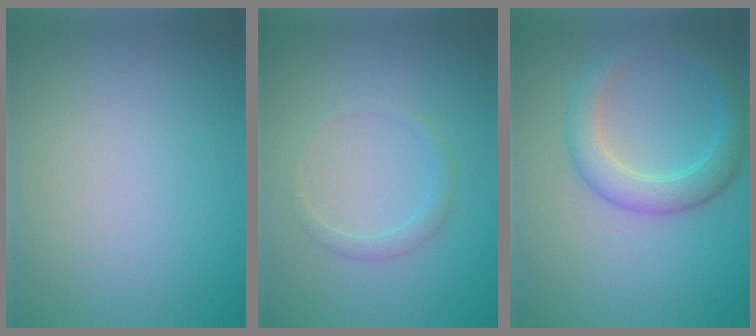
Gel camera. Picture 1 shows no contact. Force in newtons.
{"total": 1.3, "press": 1.3, "slide": 0.0}
{"total": 3.7, "press": 3.7, "slide": 0.2}